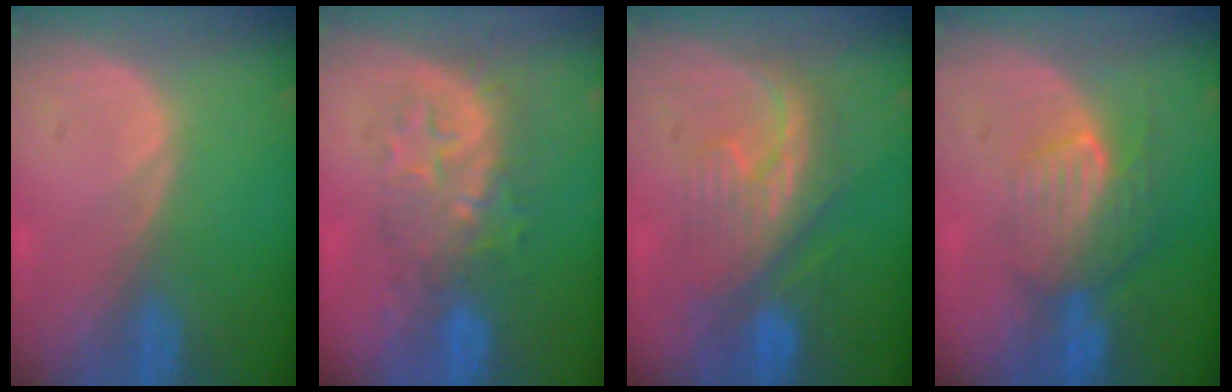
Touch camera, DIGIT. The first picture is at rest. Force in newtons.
{"total": 8.3, "press": 7.8, "slide": 3.0}
{"total": 8.0, "press": 7.9, "slide": 1.1}
{"total": 8.1, "press": 7.1, "slide": 3.7}